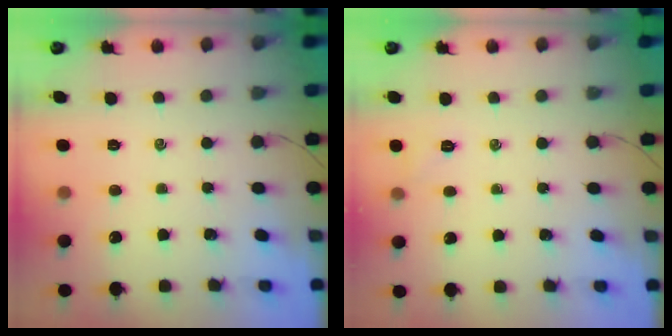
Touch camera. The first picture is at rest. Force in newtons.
{"total": 4.8, "press": 4.6, "slide": 1.0}